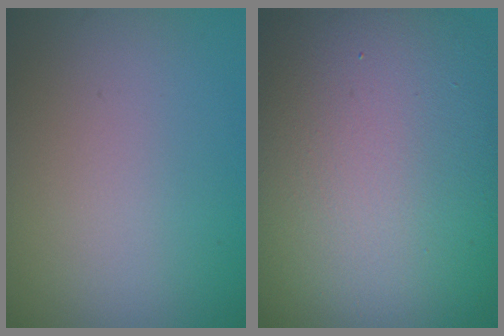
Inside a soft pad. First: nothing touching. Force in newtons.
{"total": 19.7, "press": 19.6, "slide": 1.3}